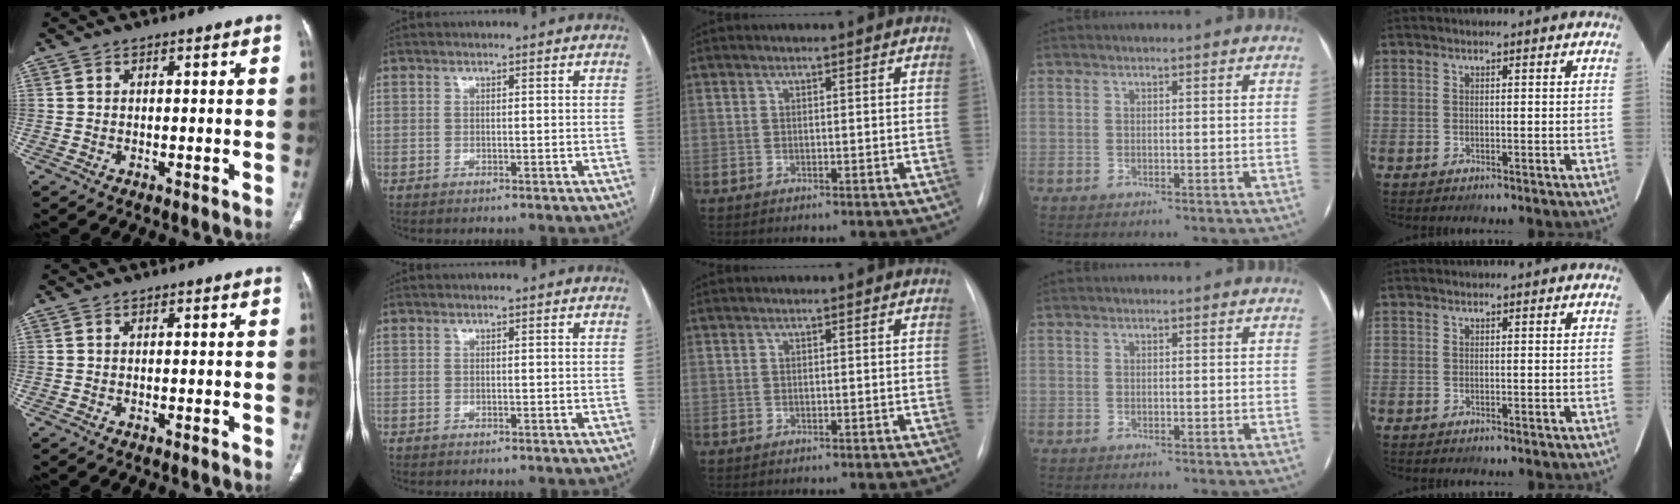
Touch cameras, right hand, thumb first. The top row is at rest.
{}